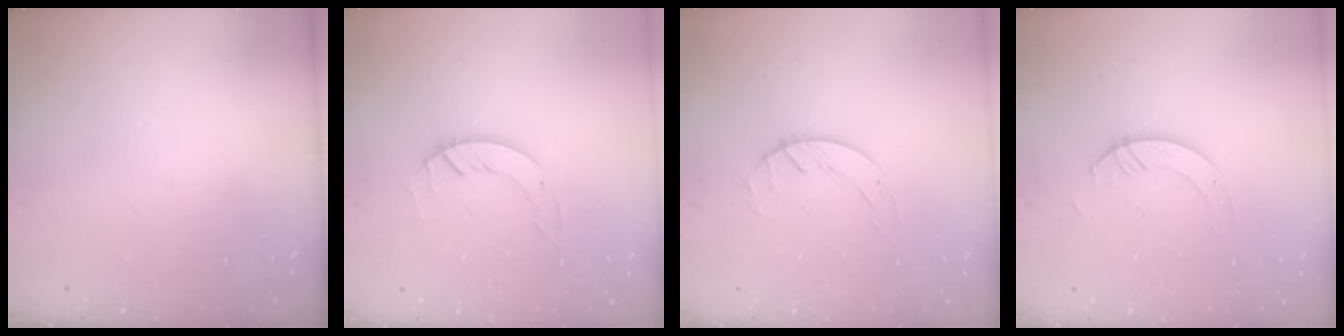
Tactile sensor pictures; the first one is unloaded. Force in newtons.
{"total": 4.1, "press": 4.1, "slide": 0.1}
{"total": 1.7, "press": 1.7, "slide": 0.3}
{"total": 4.0, "press": 4.0, "slide": 0.3}